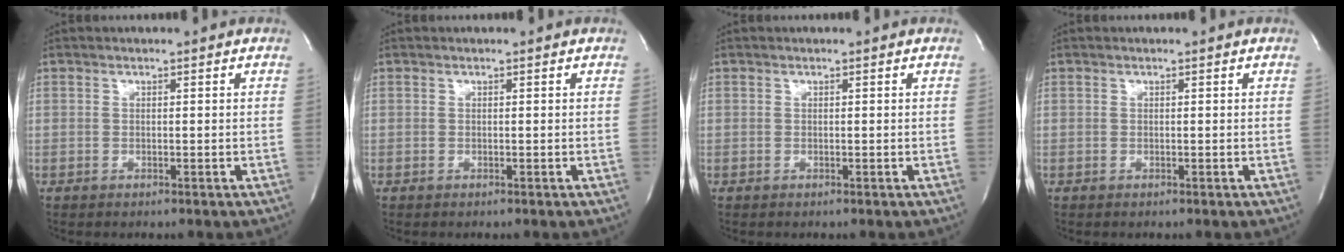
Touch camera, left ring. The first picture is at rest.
{"total": 0.0}
{"total": 0.0}
{"total": 0.0}